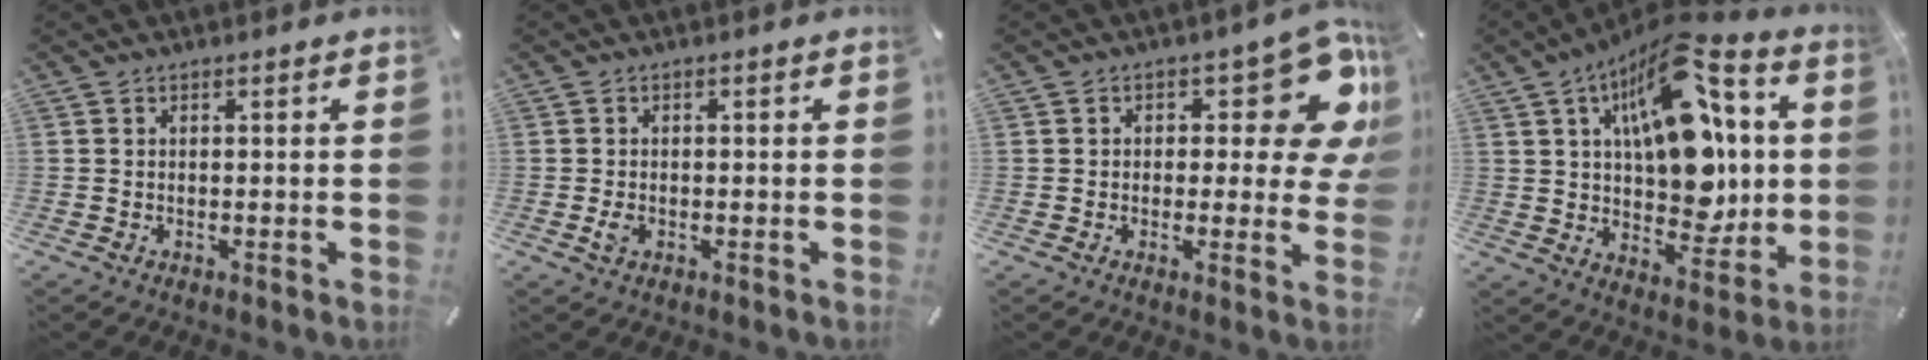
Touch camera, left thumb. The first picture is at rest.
{"total": 2.1, "force": [-0.5, 1.3, 1.5], "torque": [-0.035, -0.002, -0.011]}
{"total": 14.5, "force": [6.5, 6.6, 11.2], "torque": [-0.128, -0.046, 0.107]}
{"total": 20.9, "force": [6.6, 12.1, 15.8], "torque": [-0.255, -0.042, 0.108]}